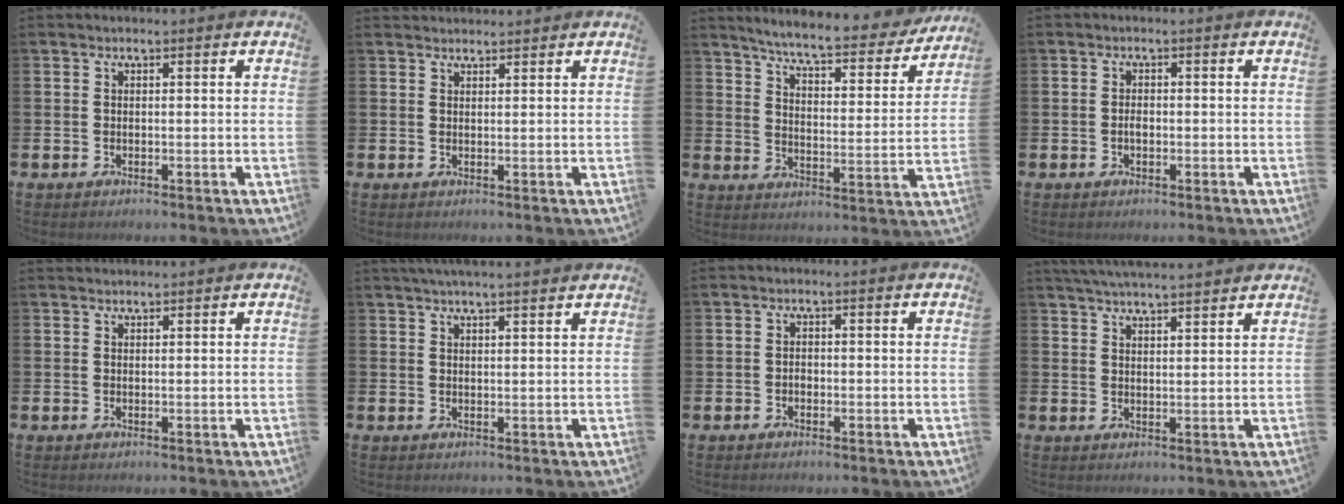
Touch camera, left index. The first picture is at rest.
{"total": 1.6, "force": [1.6, 0.4, -0.1], "torque": [0.006, -0.004, 0.028]}
{"total": 6.4, "force": [6.0, 0.5, 2.4], "torque": [-0.071, -0.047, 0.095]}
{"total": 1.2, "force": [-0.3, 0.7, 1.0], "torque": [-0.015, 0.002, -0.007]}
{"total": 1.0, "force": [1.0, 0.2, 0.0], "torque": [0.008, -0.002, 0.017]}
{"total": 2.9, "force": [2.8, -0.2, 0.7], "torque": [-0.019, -0.006, 0.051]}
{"total": 0.8, "force": [-0.4, 0.6, 0.4], "torque": [-0.004, 0.001, -0.010]}
{"total": 4.2, "force": [4.1, -0.2, 0.6], "torque": [-0.020, -0.017, 0.075]}